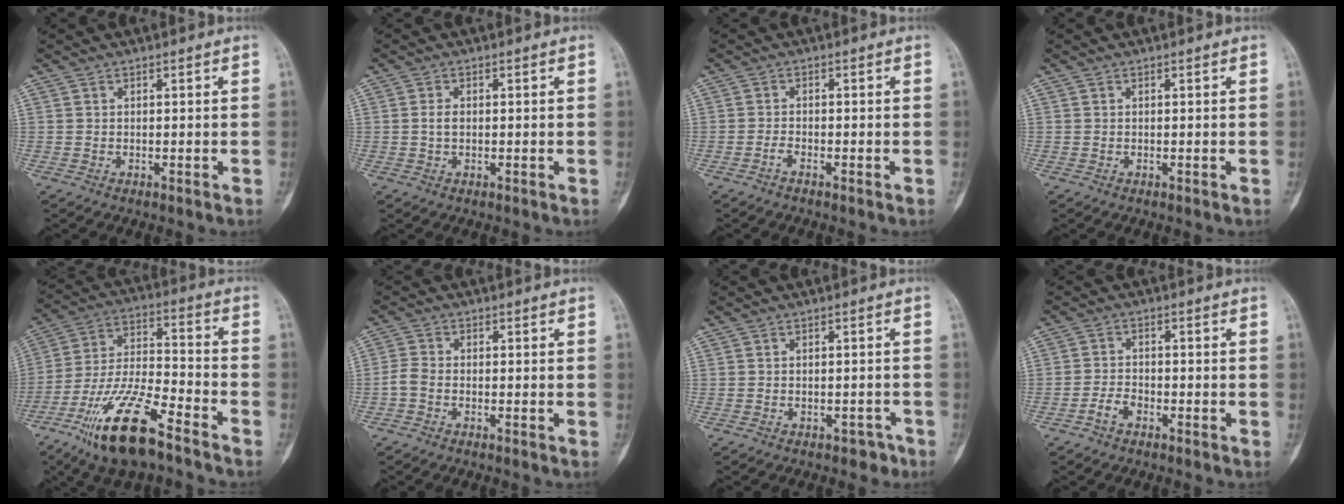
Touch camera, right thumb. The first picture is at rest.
{"total": 1.7, "force": [0.0, 1.1, 1.3], "torque": [-0.024, 0.002, -0.004]}
{"total": 1.3, "force": [-1.0, 0.3, 0.6], "torque": [-0.013, 0.005, -0.024]}
{"total": 0.0}
{"total": 18.1, "force": [-11.5, 5.2, 13.0], "torque": [-0.255, 0.056, -0.214]}
{"total": 2.5, "force": [-1.1, 1.4, 1.7], "torque": [-0.042, 0.007, -0.031]}
{"total": 2.6, "force": [-1.9, 1.6, 0.8], "torque": [-0.002, 0.018, -0.020]}
{"total": 3.0, "force": [-1.9, 1.6, 1.6], "torque": [-0.028, 0.015, -0.036]}